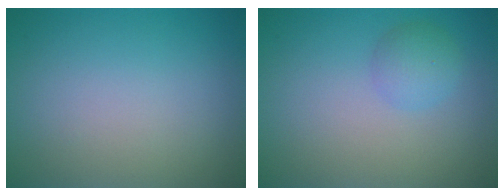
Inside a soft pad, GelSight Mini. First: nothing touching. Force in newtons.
{"total": 2.0, "press": 2.0, "slide": 0.1}